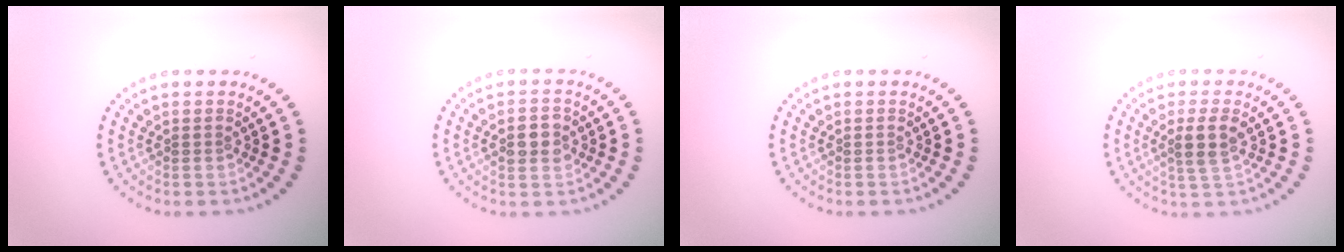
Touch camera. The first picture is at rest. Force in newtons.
{"total": 3.0, "press": 3.0, "slide": 0.2}
{"total": 0.0}
{"total": 2.7, "press": 2.5, "slide": 1.1}